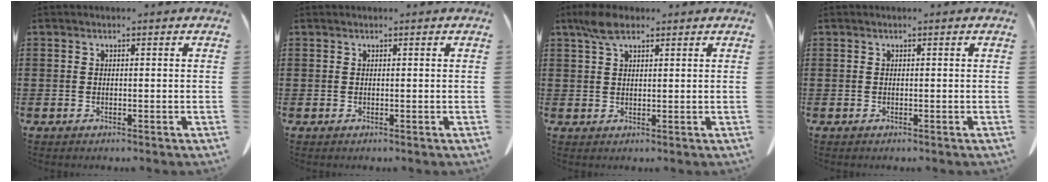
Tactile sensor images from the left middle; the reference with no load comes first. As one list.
[{"total": 0.0}, {"total": 4.1, "force": [2.7, 1.6, 2.7], "torque": [-0.061, 0.004, 0.050]}, {"total": 0.0}]